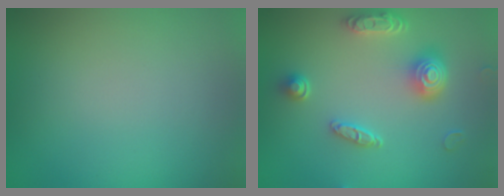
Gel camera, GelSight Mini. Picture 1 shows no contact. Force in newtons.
{"total": 4.9, "press": 4.0, "slide": 2.8}